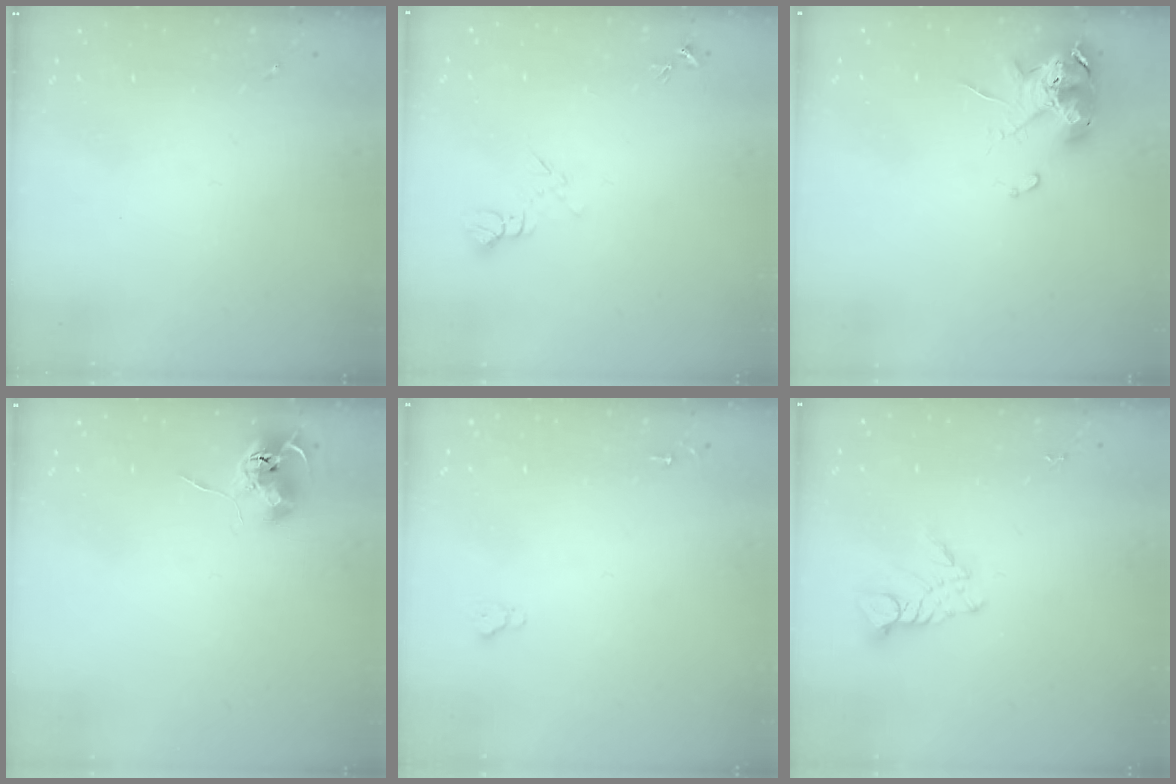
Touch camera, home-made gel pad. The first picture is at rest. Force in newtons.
{"total": 5.8, "press": 5.7, "slide": 0.7}
{"total": 10.8, "press": 10.7, "slide": 1.7}
{"total": 7.8, "press": 7.8, "slide": 0.8}
{"total": 2.6, "press": 2.5, "slide": 0.3}
{"total": 6.7, "press": 6.7, "slide": 0.5}